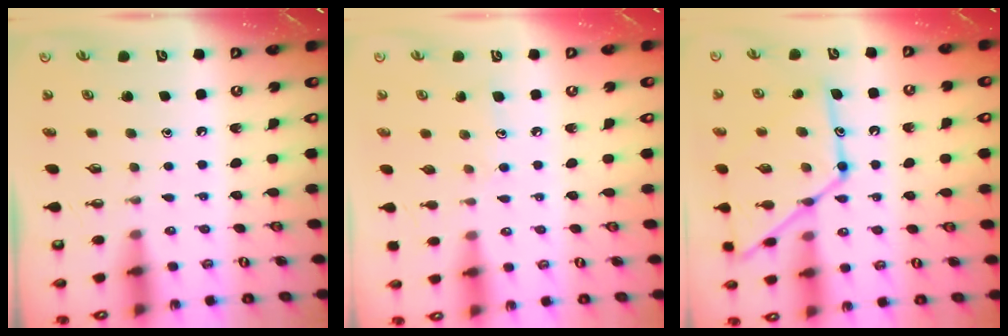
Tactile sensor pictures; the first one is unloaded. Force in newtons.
{"total": 6.1, "press": 6.1, "slide": 0.3}
{"total": 18.5, "press": 18.4, "slide": 1.7}